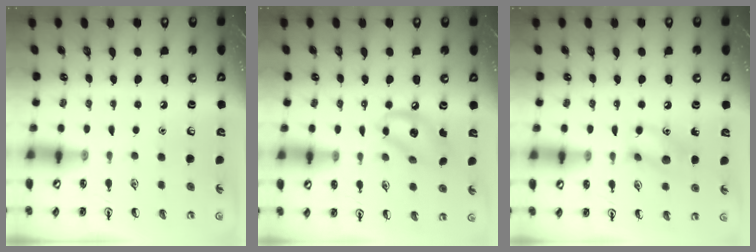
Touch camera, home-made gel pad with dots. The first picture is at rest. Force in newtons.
{"total": 9.0, "press": 8.8, "slide": 1.9}
{"total": 9.6, "press": 9.6, "slide": 1.1}